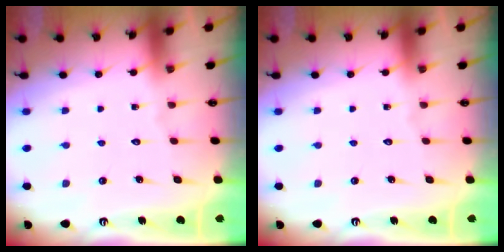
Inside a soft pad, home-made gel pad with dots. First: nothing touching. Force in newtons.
{"total": 0.0}